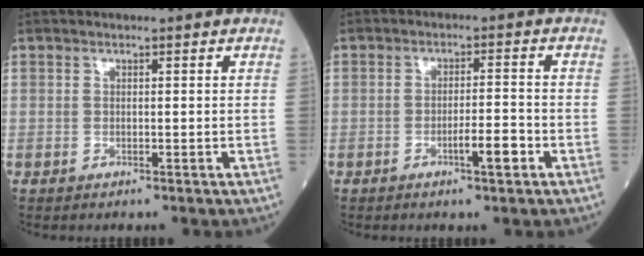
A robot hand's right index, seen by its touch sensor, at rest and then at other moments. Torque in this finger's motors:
{"motor_torque": [0.40, -0.26, 0.08, 0.07]}